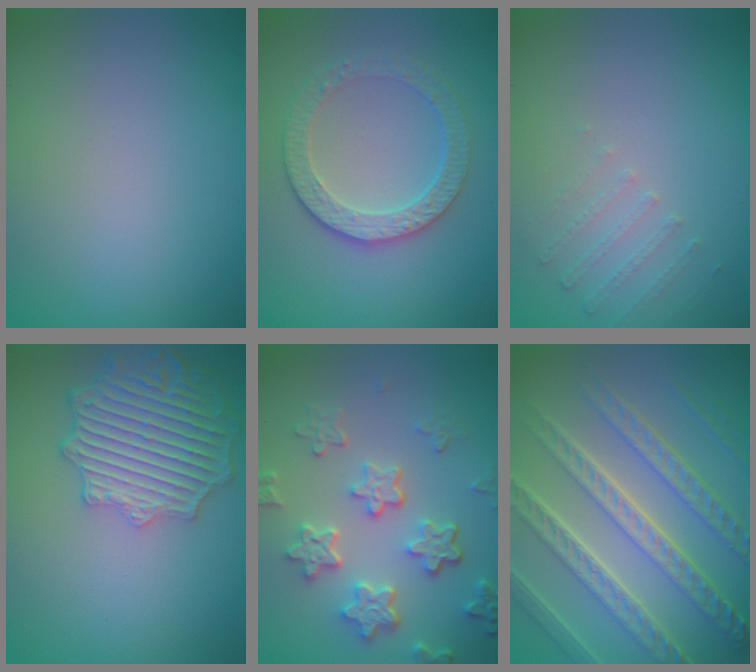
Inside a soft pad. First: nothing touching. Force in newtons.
{"total": 3.5, "press": 3.1, "slide": 1.5}
{"total": 1.1, "press": 0.7, "slide": 0.8}
{"total": 6.2, "press": 5.0, "slide": 3.7}
{"total": 5.4, "press": 4.2, "slide": 3.4}
{"total": 8.8, "press": 6.2, "slide": 6.2}